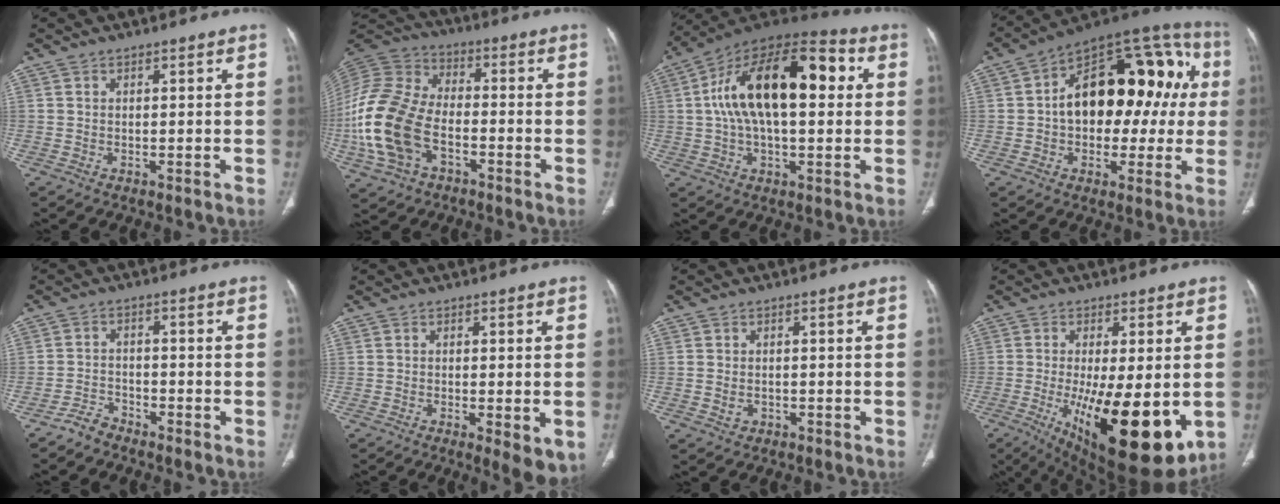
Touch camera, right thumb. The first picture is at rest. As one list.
[{"total": 20.1, "force": [-5.7, 12.8, 14.4], "torque": [-0.321, 0.021, -0.109]}, {"total": 23.0, "force": [3.8, 11.1, 19.8], "torque": [-0.323, 0.033, 0.049]}, {"total": 24.8, "force": [2.2, 14.7, 19.9], "torque": [-0.246, 0.053, 0.026]}, {"total": 3.0, "force": [-2.8, 1.0, 0.3], "torque": [-0.005, 0.009, -0.057]}, {"total": 6.2, "force": [-1.9, 1.7, 5.6], "torque": [-0.081, -0.017, -0.025]}, {"total": 1.9, "force": [-0.6, 1.5, 1.0], "torque": [-0.016, 0.006, -0.004]}, {"total": 20.9, "force": [-4.9, 7.1, 19.1], "torque": [-0.277, -0.035, -0.050]}]